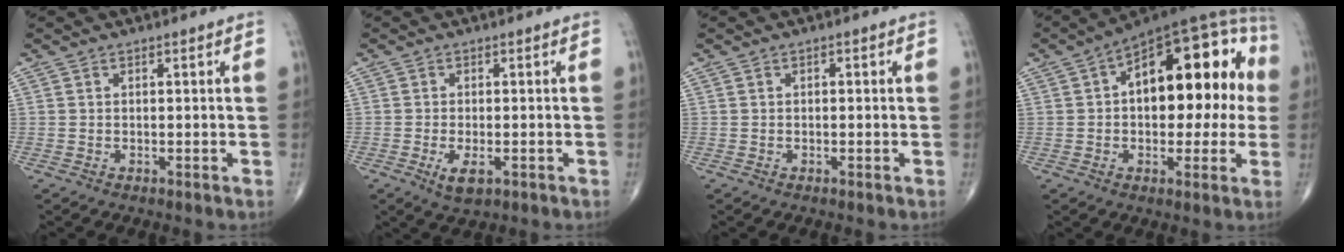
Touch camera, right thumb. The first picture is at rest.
{"total": 3.8, "force": [-1.5, 1.6, 3.1], "torque": [-0.055, -0.008, -0.020]}
{"total": 0.7, "force": [0.1, 0.3, 0.5], "torque": [-0.004, 0.002, -0.001]}
{"total": 23.0, "force": [2.8, 11.9, 19.5], "torque": [-0.237, 0.043, 0.028]}